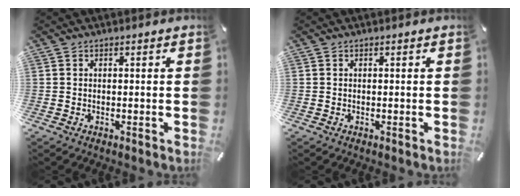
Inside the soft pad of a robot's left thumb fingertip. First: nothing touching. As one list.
[{"total": 0.0}]